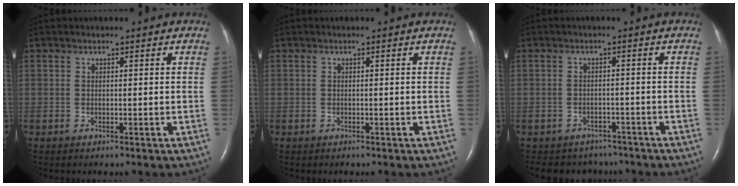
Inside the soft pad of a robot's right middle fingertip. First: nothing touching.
{"total": 0.0}
{"total": 6.4, "force": [-5.6, 3.1, 0.1], "torque": [0.000, 0.010, -0.068]}